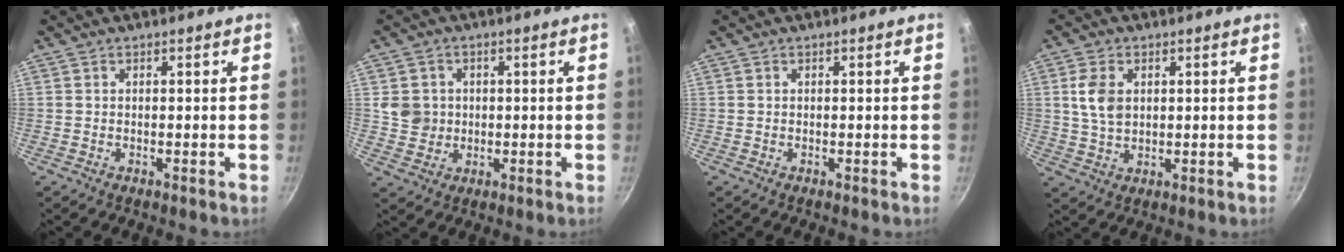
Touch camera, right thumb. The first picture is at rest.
{"total": 5.2, "force": [0.7, 4.9, 1.4], "torque": [-0.004, 0.004, 0.017]}
{"total": 0.0}
{"total": 6.4, "force": [1.5, 4.3, 4.6], "torque": [-0.082, -0.002, 0.030]}